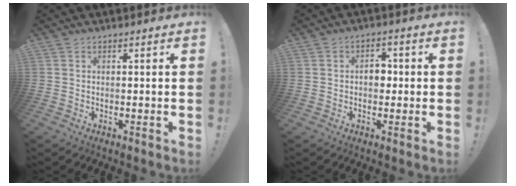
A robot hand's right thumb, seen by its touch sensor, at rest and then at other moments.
{"total": 5.2, "force": [-0.4, 3.8, 3.5], "torque": [-0.051, 0.012, -0.012]}